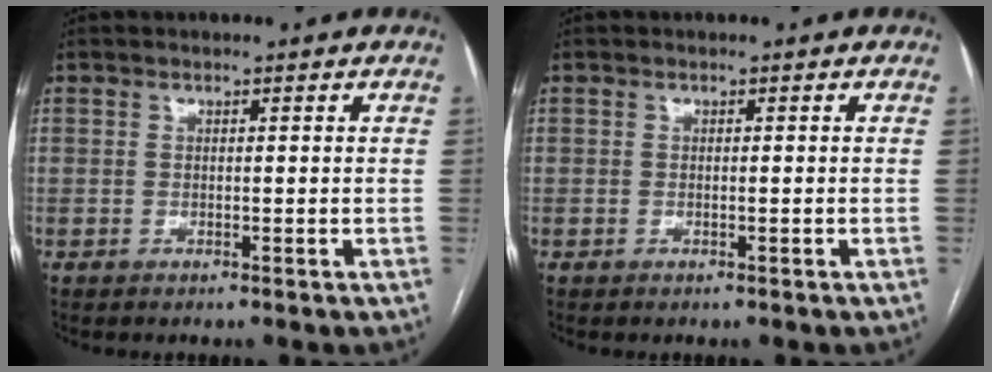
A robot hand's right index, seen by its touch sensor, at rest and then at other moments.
{"total": 0.0}